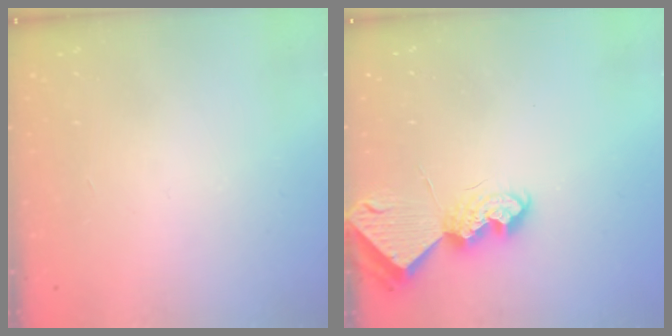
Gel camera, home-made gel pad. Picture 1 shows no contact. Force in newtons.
{"total": 8.3, "press": 8.3, "slide": 0.3}